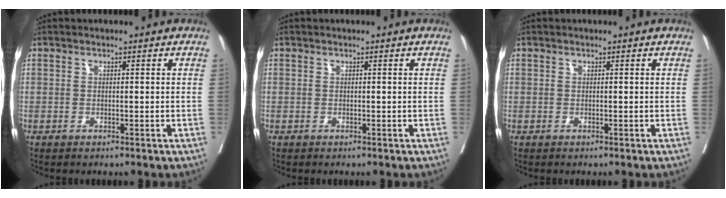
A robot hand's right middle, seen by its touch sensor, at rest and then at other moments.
{"total": 0.0}
{"total": 0.0}